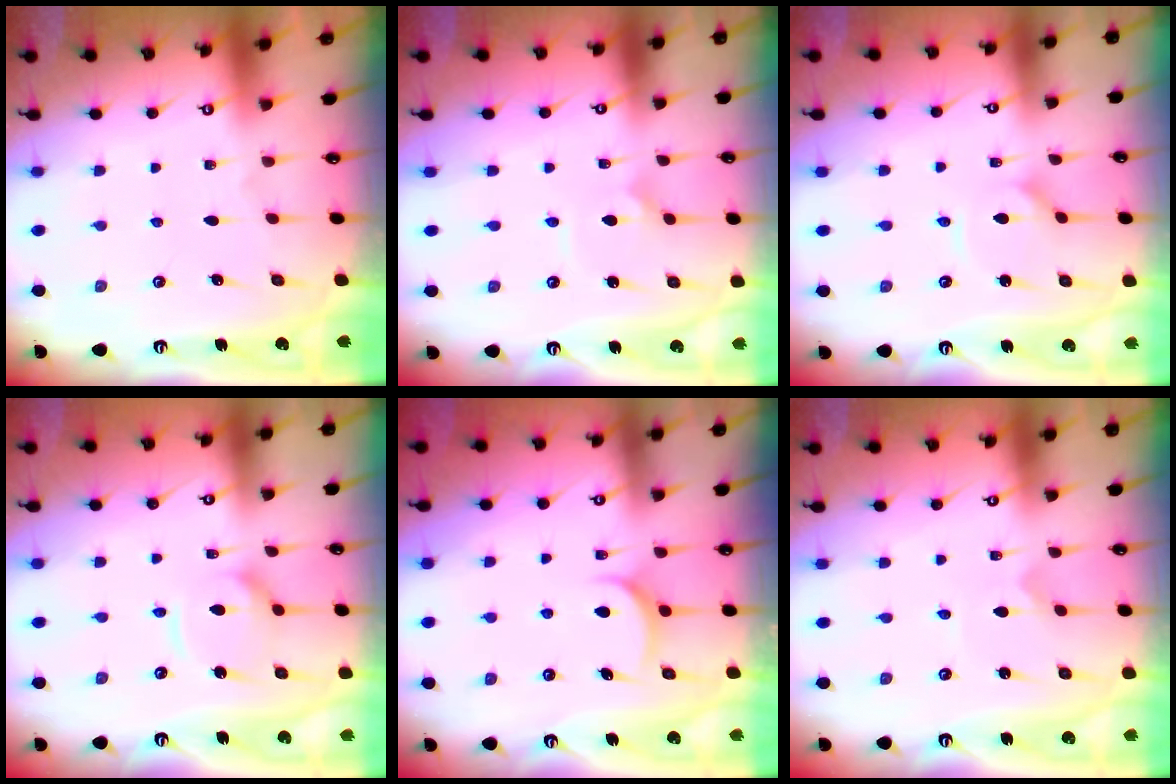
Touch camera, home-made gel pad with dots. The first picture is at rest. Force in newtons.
{"total": 2.4, "press": 2.4, "slide": 0.2}
{"total": 2.1, "press": 2.1, "slide": 0.3}
{"total": 9.5, "press": 9.5, "slide": 0.9}
{"total": 4.9, "press": 4.9, "slide": 0.1}
{"total": 1.0, "press": 1.0, "slide": 0.0}